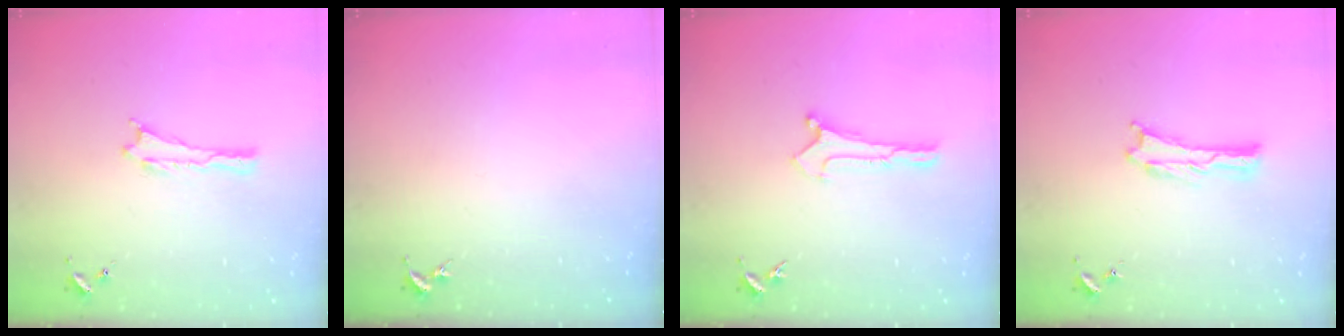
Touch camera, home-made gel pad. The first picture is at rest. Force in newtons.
{"total": 0.0}
{"total": 0.0}
{"total": 0.0}